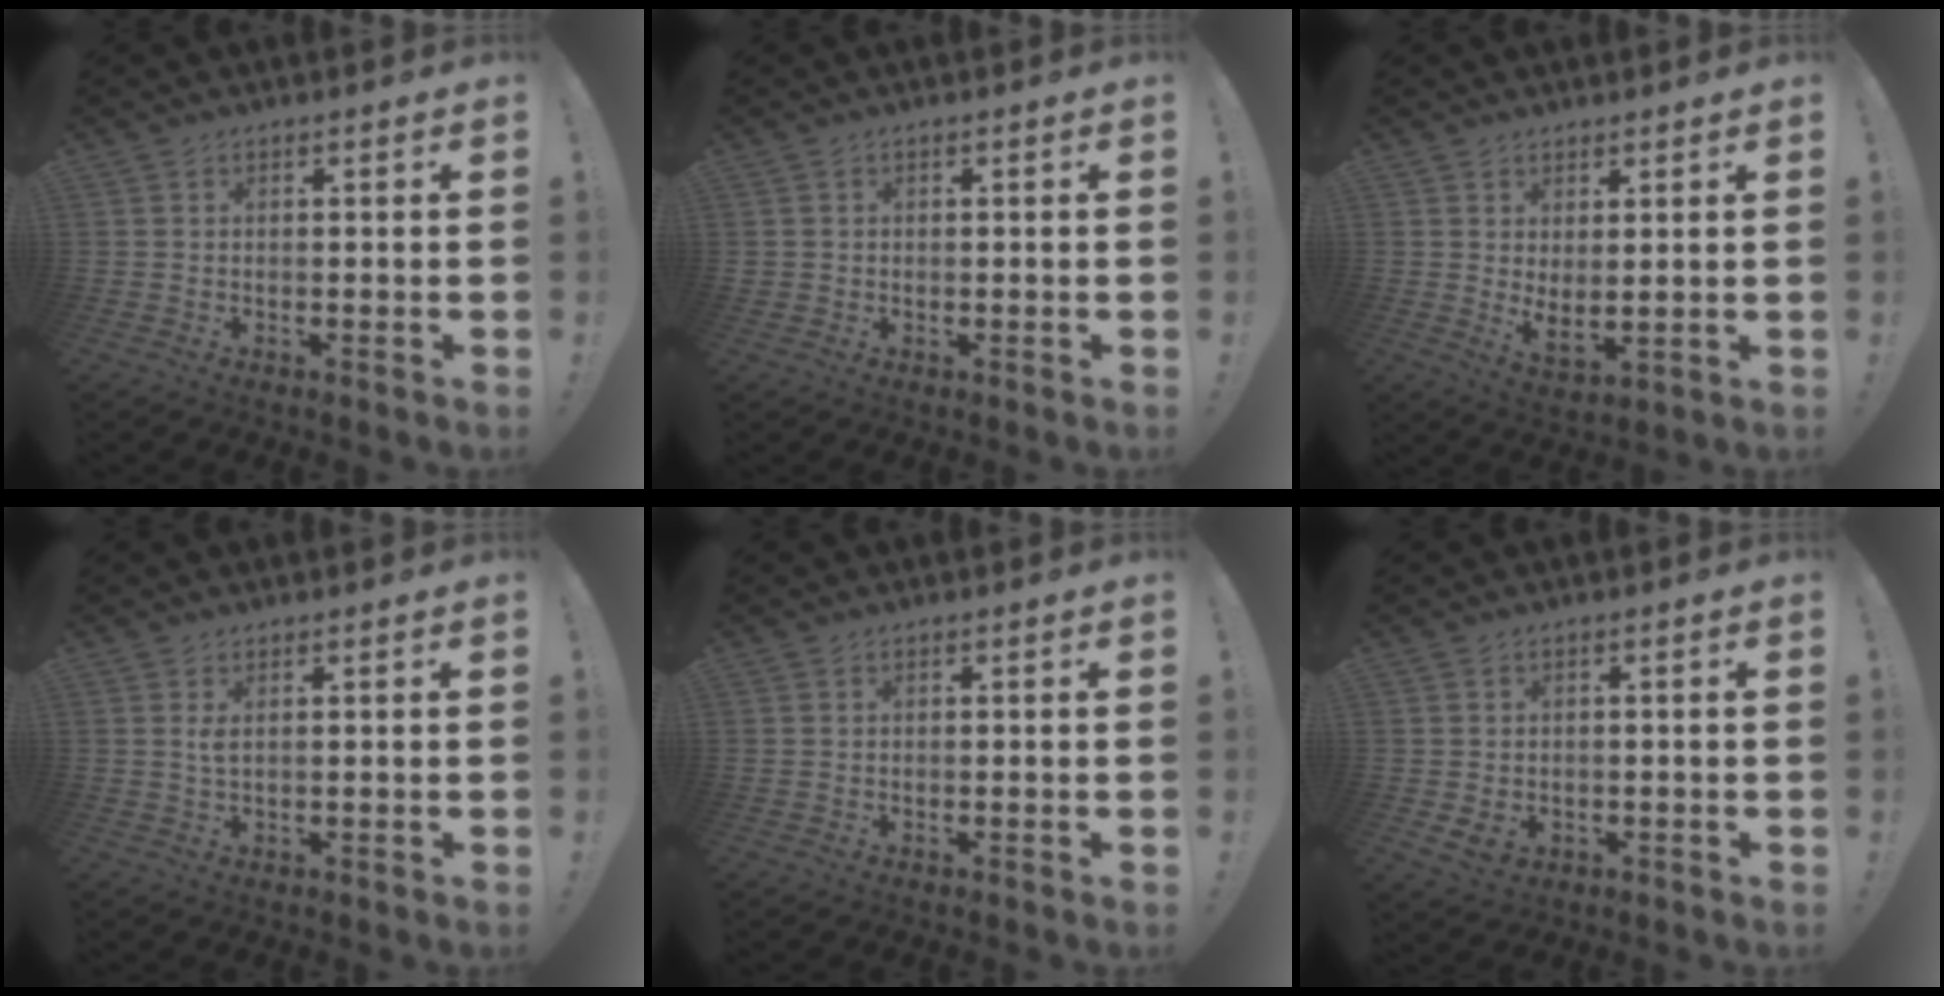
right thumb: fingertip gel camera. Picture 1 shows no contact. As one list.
[{"total": 1.1, "force": [0.0, 1.0, 0.1], "torque": [-0.007, 0.006, 0.002]}, {"total": 4.5, "force": [3.3, 1.3, 2.7], "torque": [-0.032, -0.026, 0.059]}, {"total": 1.9, "force": [0.5, 0.5, 1.8], "torque": [-0.034, 0.001, 0.007]}, {"total": 0.0}, {"total": 3.7, "force": [0.0, 2.8, 2.4], "torque": [-0.043, -0.005, 0.000]}]